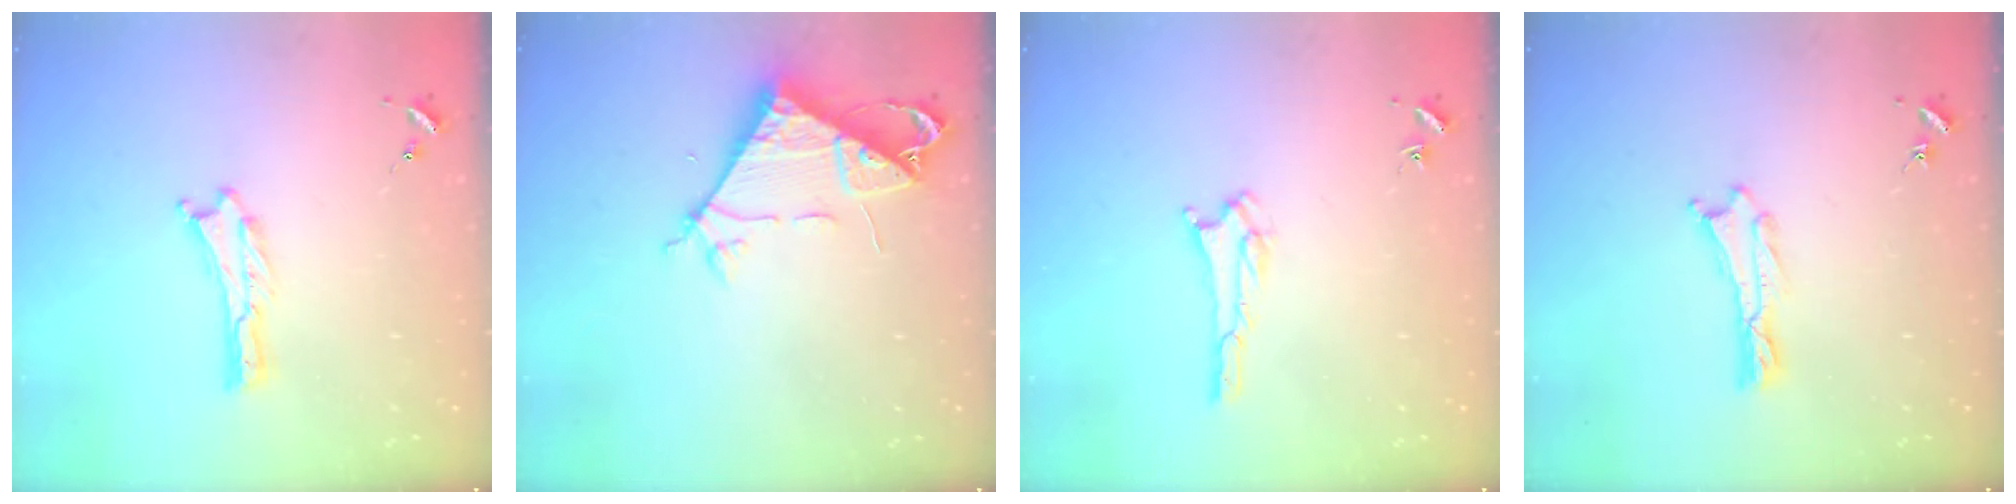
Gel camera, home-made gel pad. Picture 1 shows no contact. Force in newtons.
{"total": 7.3, "press": 7.3, "slide": 0.8}
{"total": 1.8, "press": 1.8, "slide": 0.2}
{"total": 0.0}